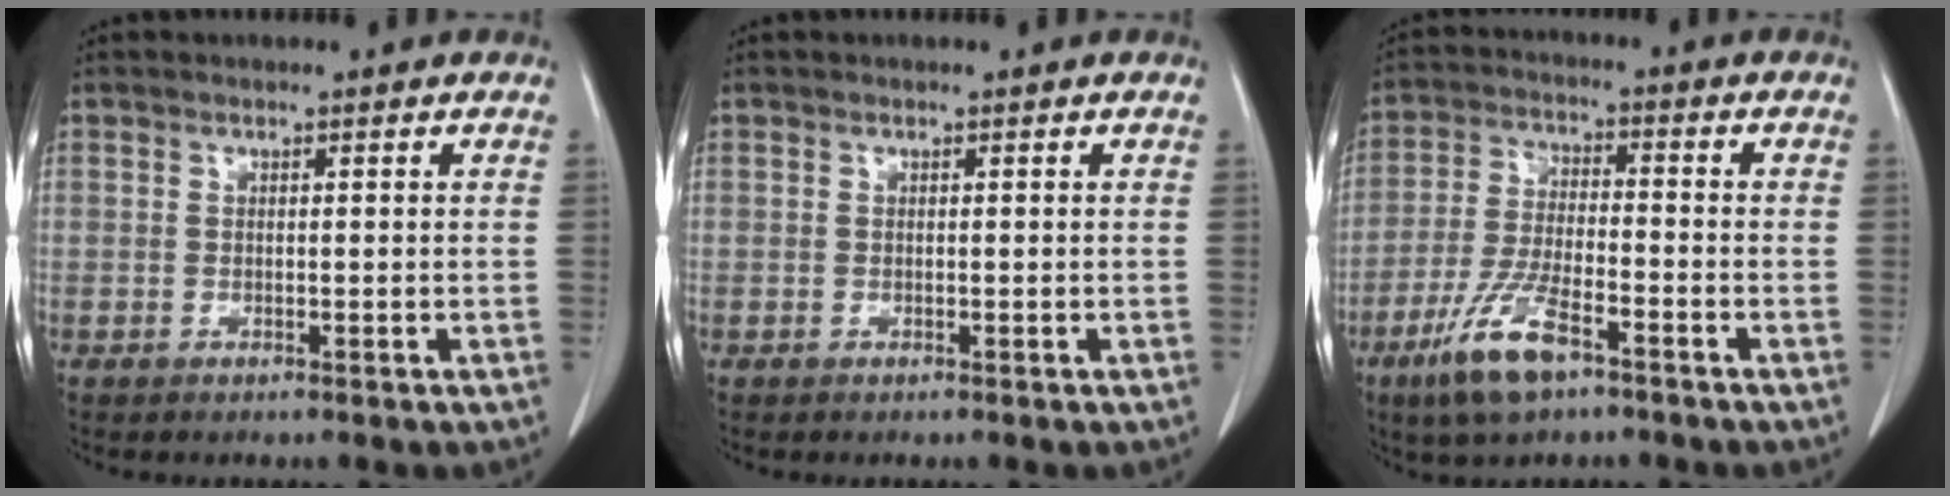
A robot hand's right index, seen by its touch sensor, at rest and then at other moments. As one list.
[{"total": 0.0}, {"total": 10.0, "force": [-6.1, 2.3, 7.6], "torque": [-0.158, -0.017, -0.111]}]